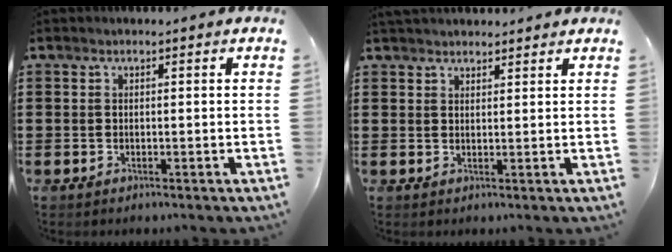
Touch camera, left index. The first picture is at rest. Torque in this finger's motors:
{"motor_torque": [0.25, 0.21, 0.55, 0.13]}